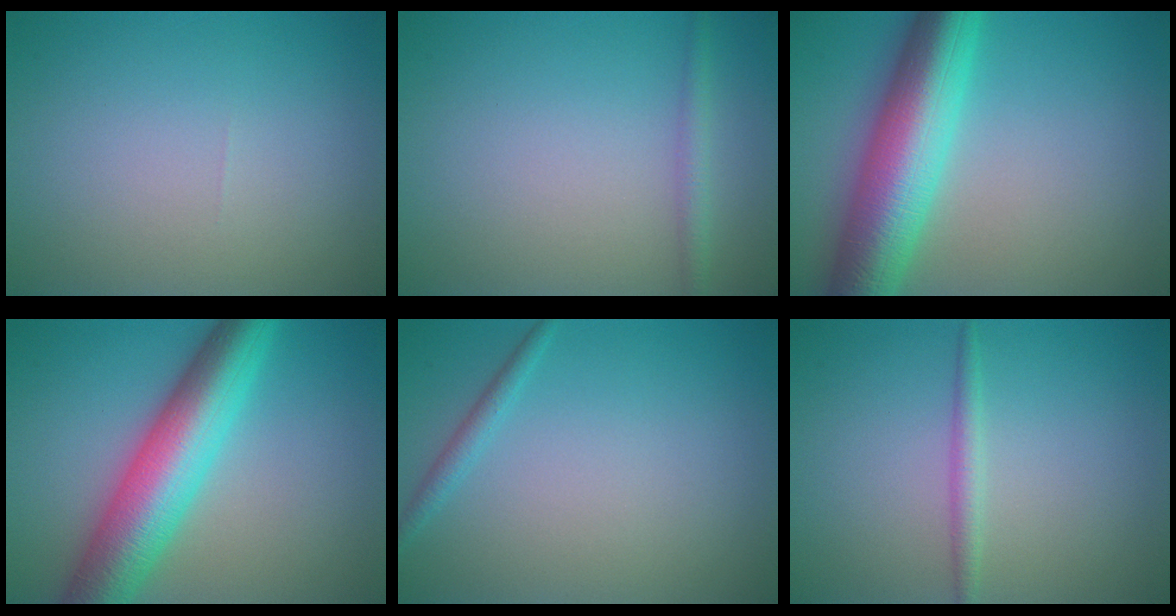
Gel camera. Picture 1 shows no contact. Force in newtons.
{"total": 1.5, "press": 1.5, "slide": 0.1}
{"total": 9.9, "press": 9.9, "slide": 0.1}
{"total": 9.5, "press": 9.5, "slide": 0.1}
{"total": 1.2, "press": 1.2, "slide": 0.0}
{"total": 1.5, "press": 1.5, "slide": 0.1}